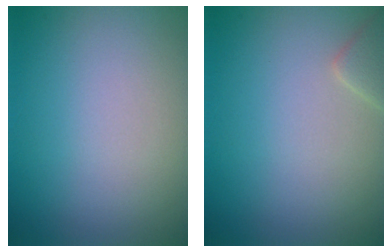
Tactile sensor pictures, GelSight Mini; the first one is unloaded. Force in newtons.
{"total": 1.5, "press": 1.5, "slide": 0.1}